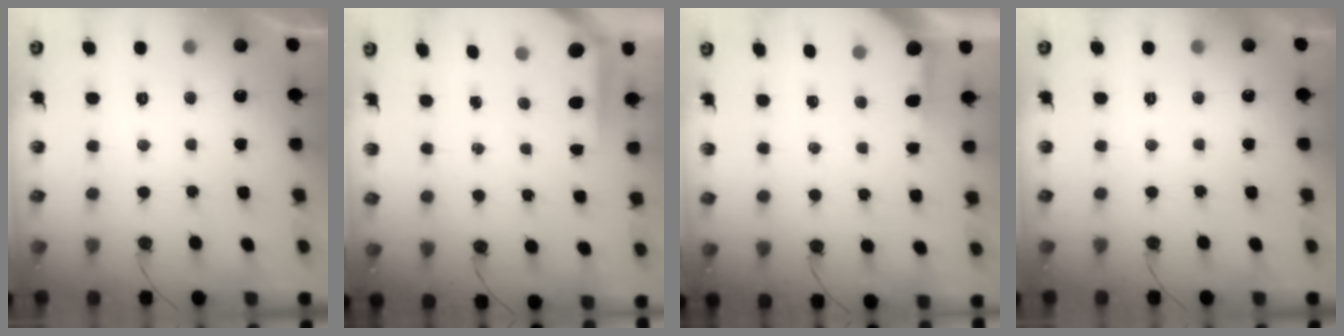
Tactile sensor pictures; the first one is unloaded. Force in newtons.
{"total": 5.7, "press": 5.7, "slide": 0.5}
{"total": 3.9, "press": 3.9, "slide": 0.5}
{"total": 0.0}